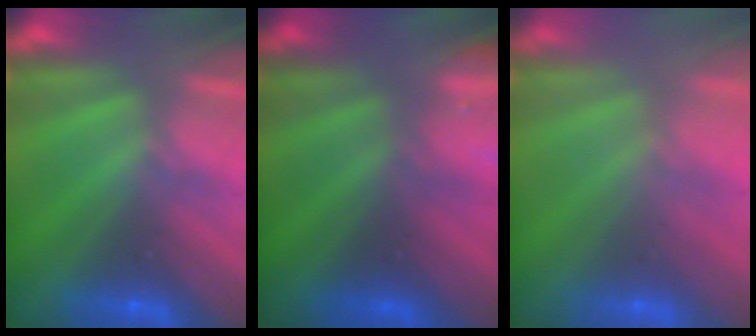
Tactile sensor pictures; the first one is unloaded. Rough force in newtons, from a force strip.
{"total": 6.5}
{"total": 2.9}